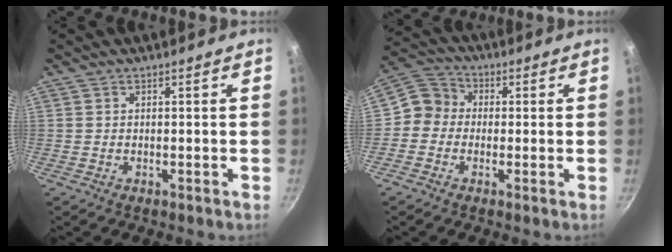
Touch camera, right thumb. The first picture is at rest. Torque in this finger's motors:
{"motor_torque": [0.34, -0.50, -0.12, 0.03, 0.10]}